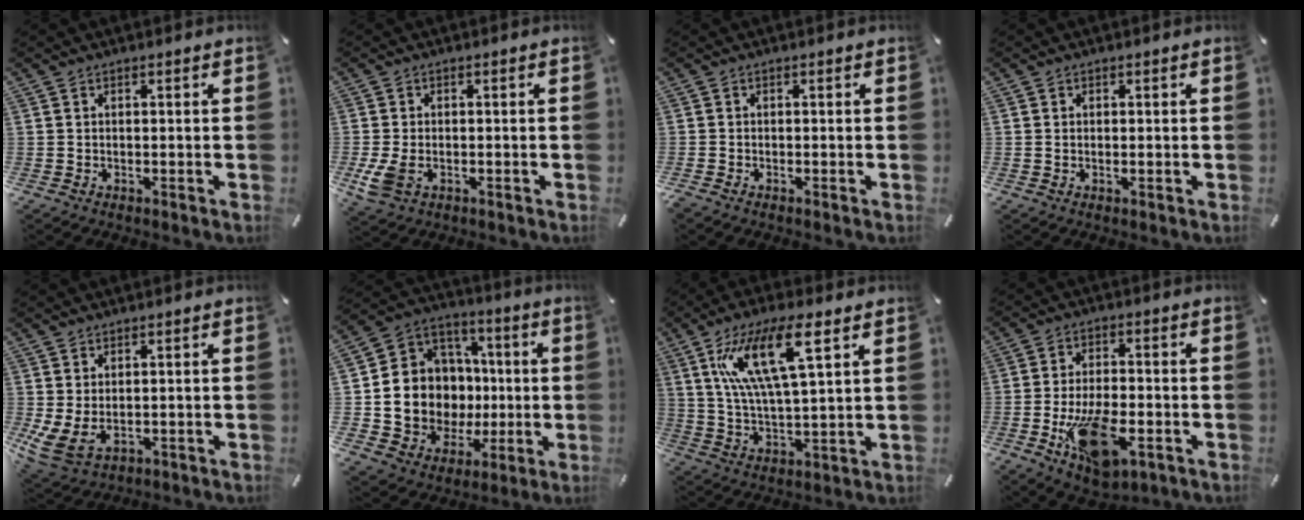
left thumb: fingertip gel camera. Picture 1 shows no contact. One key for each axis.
{"total": 4.8, "fx": -1.5, "fy": 3.1, "fz": 3.3, "tx": -0.094, "ty": -0.008, "tz": -0.033}
{"total": 0.7, "fx": -0.7, "fy": 0.2, "fz": 0.2, "tx": -0.005, "ty": -0.002, "tz": -0.012}
{"total": 0.5, "fx": 0.1, "fy": 0.3, "fz": 0.4, "tx": -0.008, "ty": 0.000, "tz": 0.002}
{"total": 5.7, "fx": 0.5, "fy": 3.6, "fz": 4.4, "tx": -0.103, "ty": -0.009, "tz": 0.014}
{"total": 14.2, "fx": -1.4, "fy": 13.6, "fz": 3.6, "tx": -0.073, "ty": -0.016, "tz": 0.003}
{"total": 15.5, "fx": 7.5, "fy": 4.1, "fz": 13.0, "tx": -0.276, "ty": -0.007, "tz": 0.120}
{"total": 14.2, "fx": -5.2, "fy": 7.0, "fz": 11.2, "tx": -0.215, "ty": 0.003, "tz": -0.082}